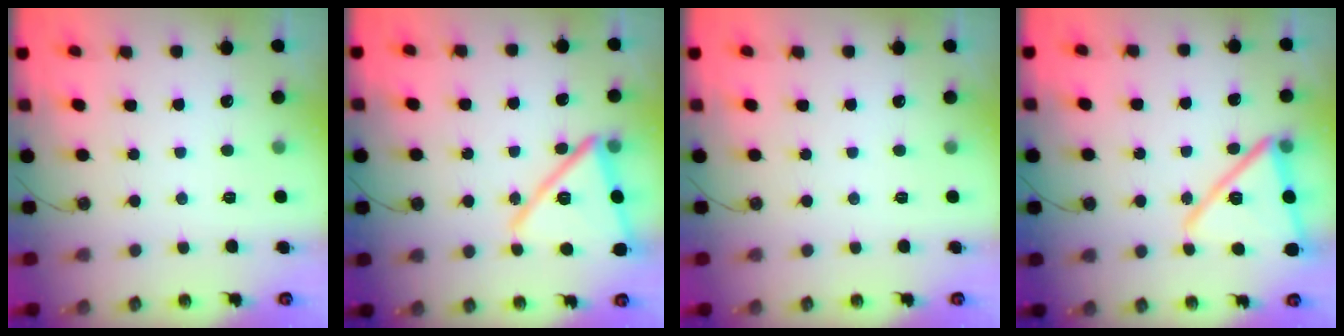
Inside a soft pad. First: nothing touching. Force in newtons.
{"total": 17.9, "press": 17.9, "slide": 1.4}
{"total": 0.0}
{"total": 16.3, "press": 16.0, "slide": 3.0}